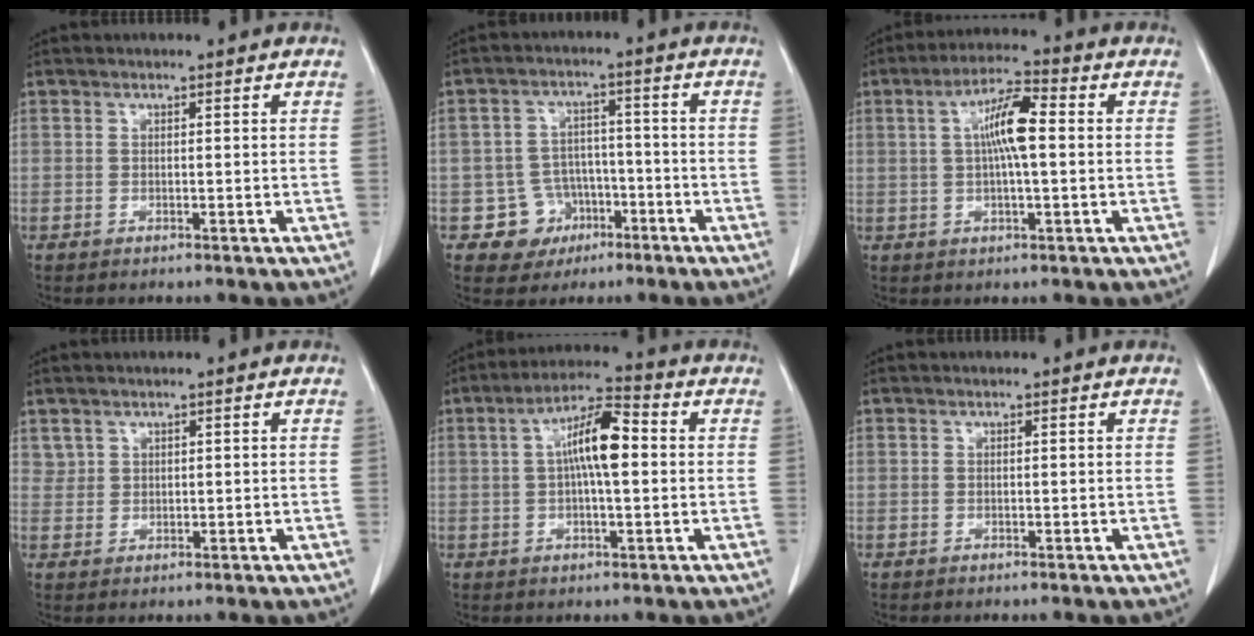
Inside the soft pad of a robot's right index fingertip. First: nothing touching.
{"total": 6.5, "force": [-2.8, 5.8, 0.5], "torque": [0.006, 0.016, -0.037]}
{"total": 7.6, "force": [0.9, 1.3, 7.5], "torque": [-0.138, 0.015, 0.012]}
{"total": 1.5, "force": [1.1, 1.1, 0.0], "torque": [0.011, 0.002, 0.020]}
{"total": 8.8, "force": [0.9, 2.0, 8.5], "torque": [-0.157, 0.021, 0.009]}
{"total": 0.0}